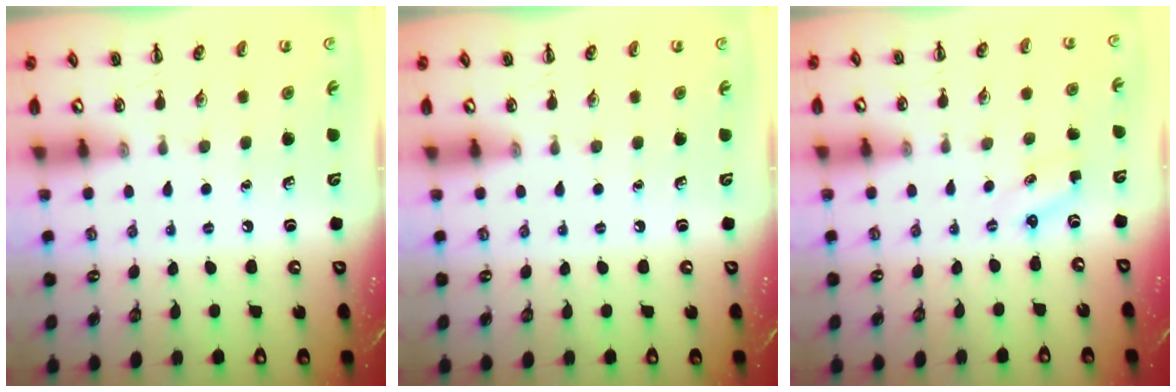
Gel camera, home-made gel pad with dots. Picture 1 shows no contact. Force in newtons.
{"total": 0.0}
{"total": 1.8, "press": 1.7, "slide": 0.5}